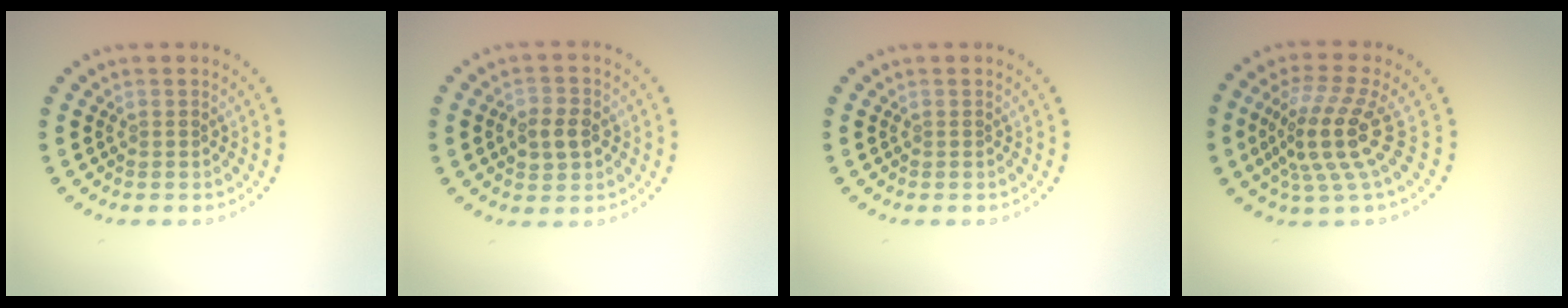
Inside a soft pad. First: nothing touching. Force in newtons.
{"total": 2.8, "press": 2.8, "slide": 0.3}
{"total": 0.0}
{"total": 4.9, "press": 3.6, "slide": 3.3}